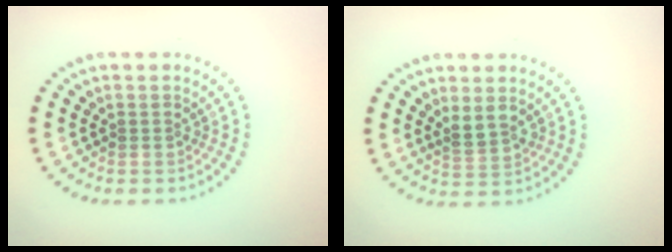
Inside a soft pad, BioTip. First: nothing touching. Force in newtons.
{"total": 2.1, "press": 2.0, "slide": 0.8}